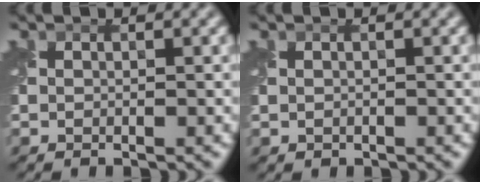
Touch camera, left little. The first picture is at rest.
{"total": 0.7, "force": [0.6, 0.3, -0.2], "torque": [0.006, 0.010, 0.012]}